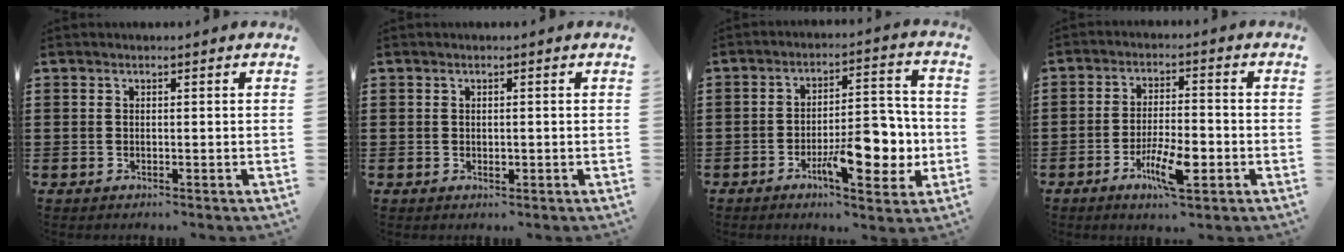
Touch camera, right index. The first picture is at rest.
{"total": 0.8, "force": [-0.1, 0.5, 0.6], "torque": [-0.012, 0.001, -0.001]}
{"total": 10.9, "force": [-3.6, 4.2, 9.4], "torque": [-0.127, 0.001, -0.057]}
{"total": 7.7, "force": [-3.3, 2.2, 6.5], "torque": [-0.129, -0.008, -0.060]}